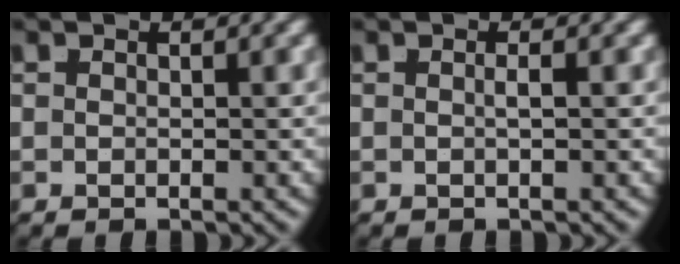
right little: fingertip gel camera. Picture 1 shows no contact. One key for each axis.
{"total": 0.8, "fx": -0.4, "fy": -0.3, "fz": 0.6, "tx": -0.012, "ty": -0.003, "tz": -0.004}